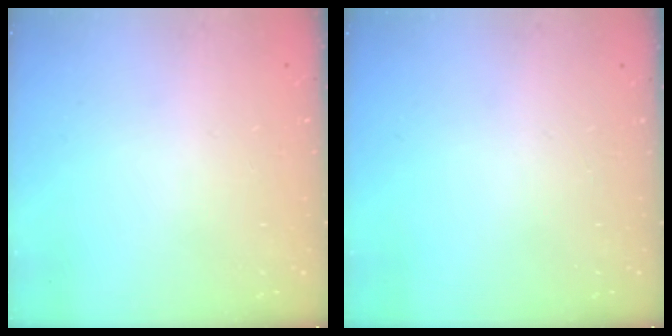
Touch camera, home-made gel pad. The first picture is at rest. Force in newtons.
{"total": 0.0}